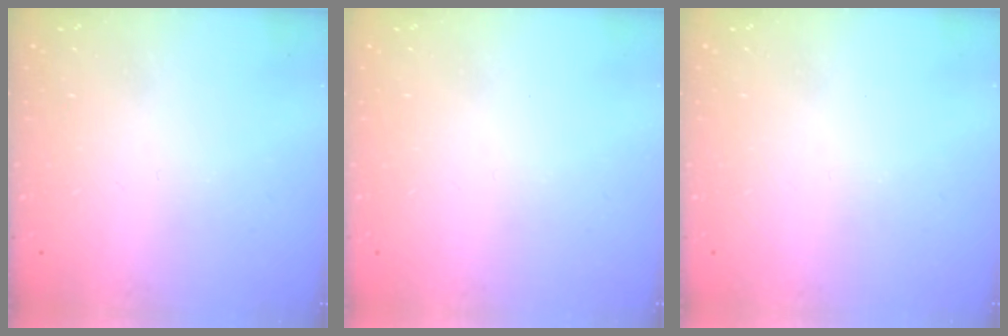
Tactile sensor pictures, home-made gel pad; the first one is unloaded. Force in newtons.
{"total": 0.0}
{"total": 0.0}